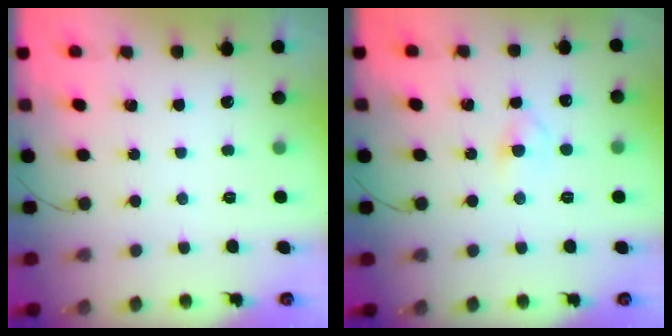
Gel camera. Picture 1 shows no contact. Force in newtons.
{"total": 3.2, "press": 3.0, "slide": 1.2}